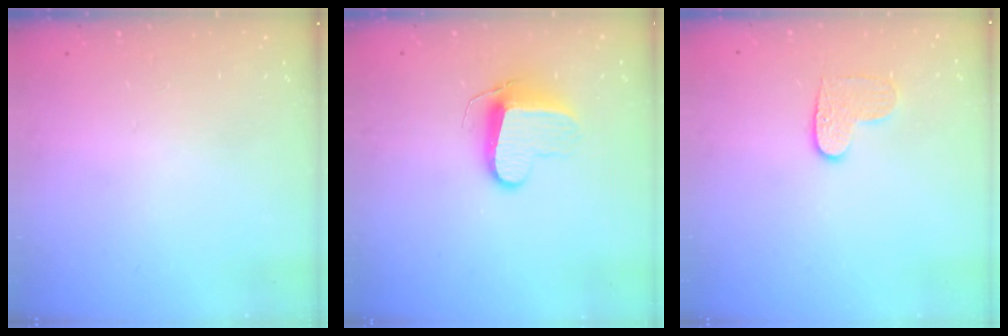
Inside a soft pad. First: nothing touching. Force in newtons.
{"total": 9.4, "press": 9.4, "slide": 0.2}
{"total": 6.4, "press": 6.4, "slide": 0.3}